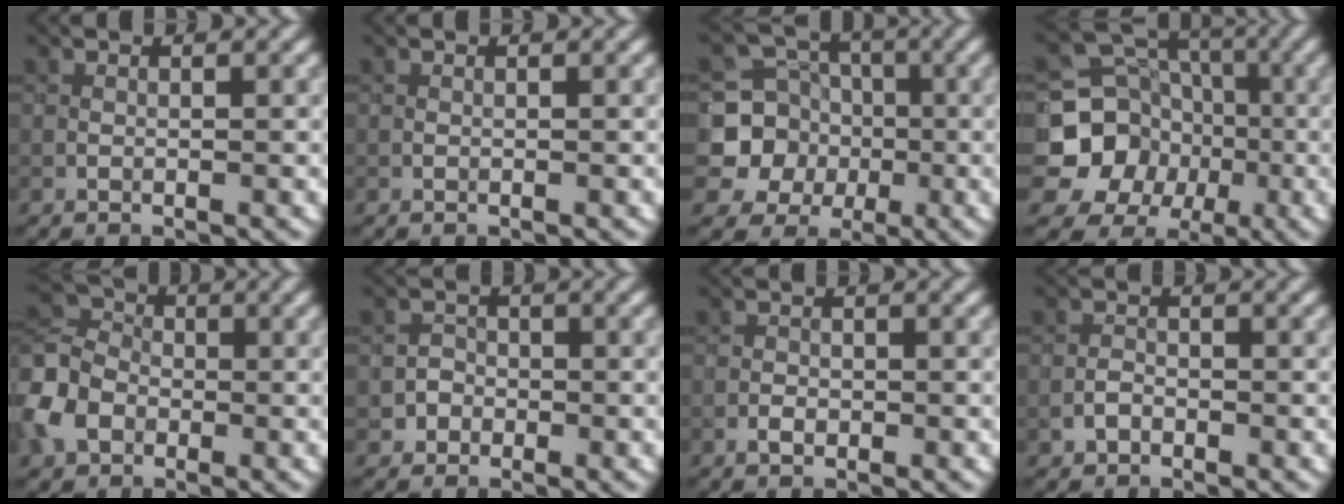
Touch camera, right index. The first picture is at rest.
{"total": 0.0}
{"total": 6.7, "force": [-1.0, 6.4, 1.8], "torque": [-0.028, -0.007, -0.046]}
{"total": 10.4, "force": [-1.7, 9.7, 3.2], "torque": [-0.060, -0.006, -0.054]}
{"total": 6.6, "force": [-2.8, 4.9, 3.4], "torque": [-0.082, 0.002, -0.078]}
{"total": 1.4, "force": [-0.4, 1.3, 0.0], "torque": [0.014, 0.006, -0.010]}
{"total": 0.9, "force": [-0.4, 0.6, 0.5], "torque": [-0.007, 0.002, -0.009]}
{"total": 1.0, "force": [-0.6, 0.7, 0.4], "torque": [-0.003, 0.004, -0.013]}